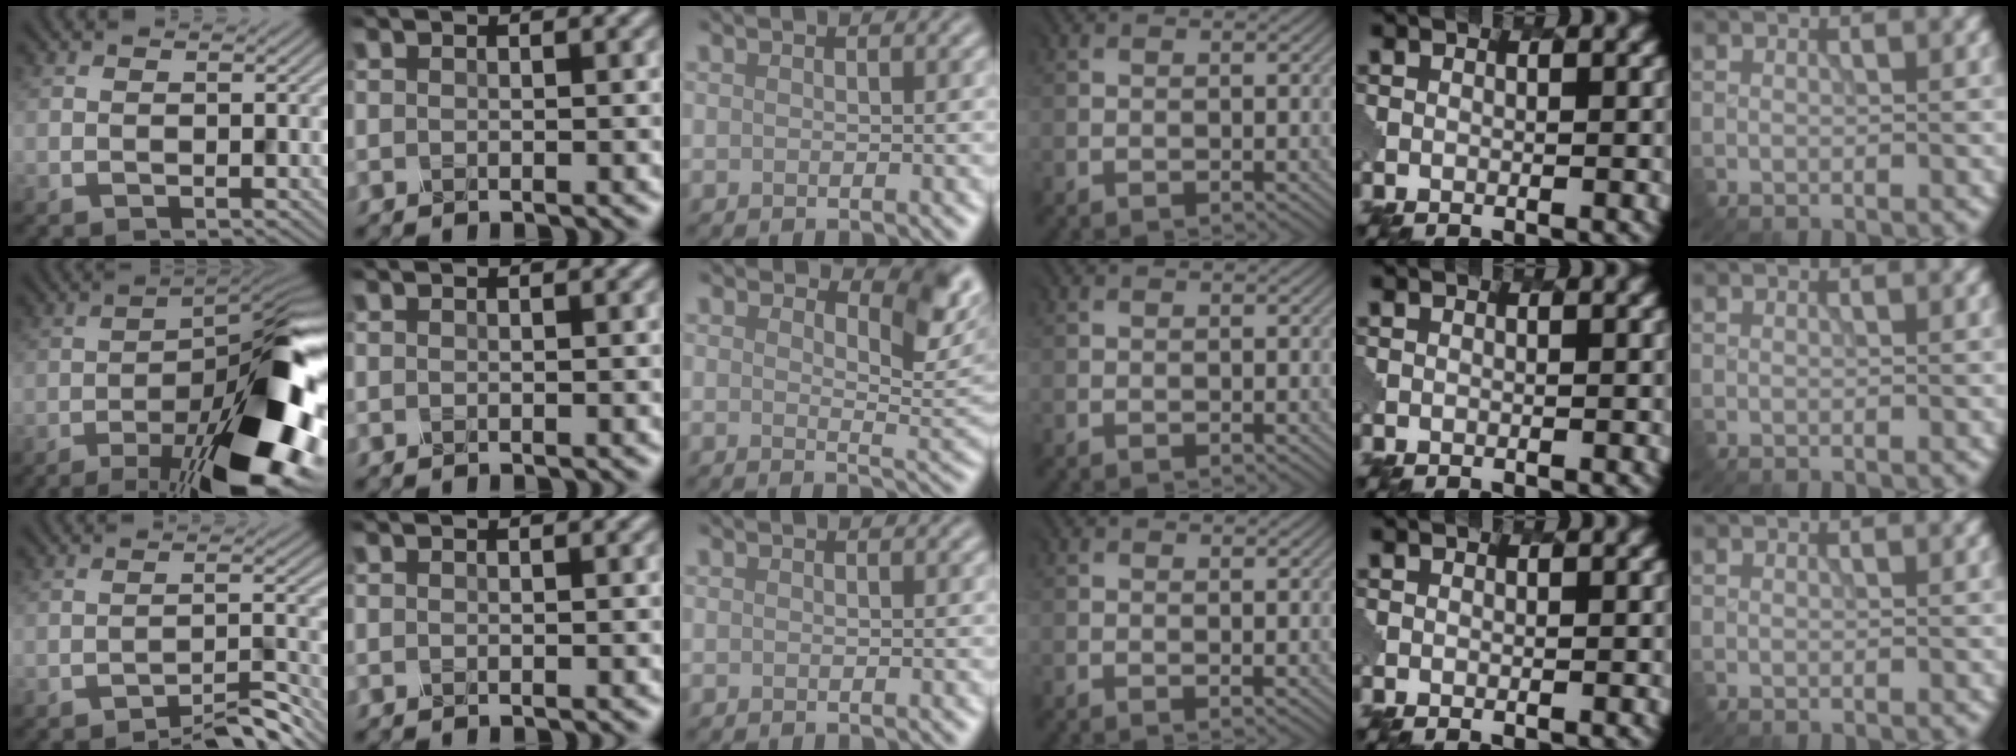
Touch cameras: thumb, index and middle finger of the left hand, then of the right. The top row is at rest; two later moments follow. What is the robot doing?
{"motion": "dispense", "object": "toothpaste"}